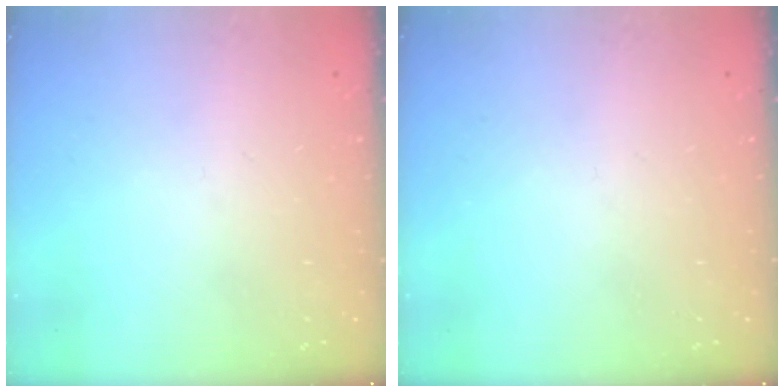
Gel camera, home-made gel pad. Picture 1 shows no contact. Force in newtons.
{"total": 0.0}